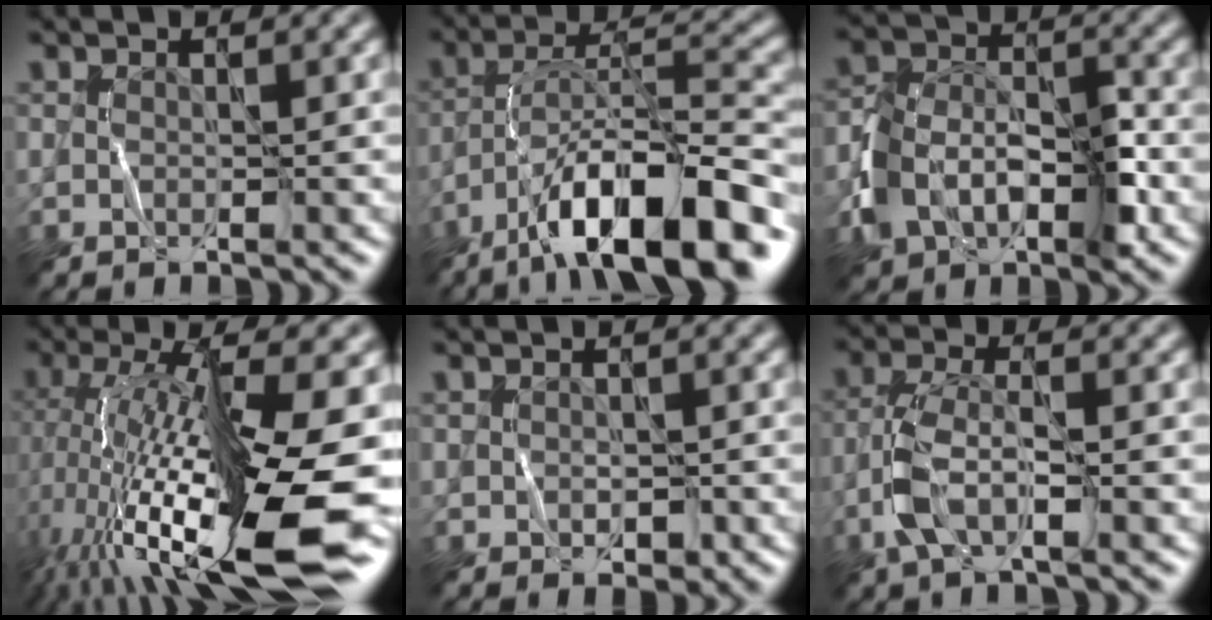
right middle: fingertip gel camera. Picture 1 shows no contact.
{"total": 12.6, "force": [-8.3, 3.5, 8.9], "torque": [-0.133, 0.023, -0.142]}
{"total": 5.9, "force": [-2.3, 4.1, 3.6], "torque": [-0.062, 0.005, -0.044]}
{"total": 16.2, "force": [-3.6, 4.1, 15.2], "torque": [-0.267, -0.008, -0.053]}
{"total": 0.6, "force": [0.1, 0.6, -0.2], "torque": [0.007, -0.002, 0.006]}
{"total": 3.7, "force": [-1.7, 1.5, 3.0], "torque": [-0.070, 0.008, -0.039]}